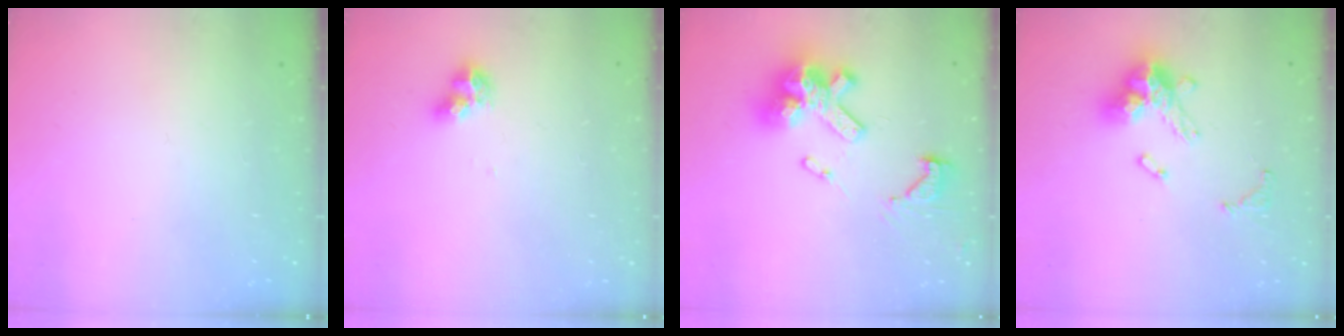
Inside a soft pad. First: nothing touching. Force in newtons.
{"total": 7.1, "press": 7.1, "slide": 0.7}
{"total": 18.5, "press": 18.3, "slide": 2.4}
{"total": 13.4, "press": 13.4, "slide": 0.9}